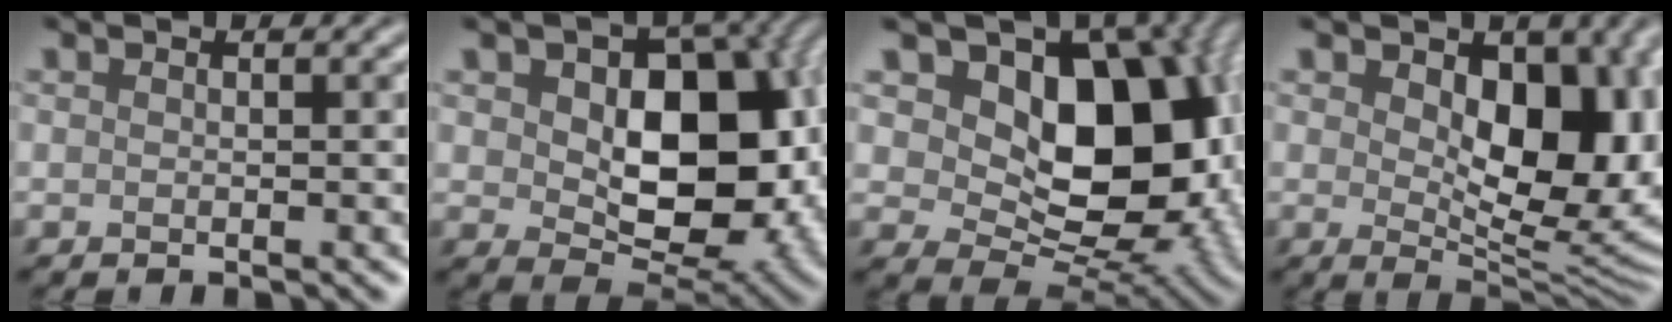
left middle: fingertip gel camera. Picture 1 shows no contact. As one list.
[{"total": 11.9, "force": [1.0, 7.7, 9.1], "torque": [-0.126, -0.005, 0.022]}, {"total": 13.9, "force": [2.9, 9.3, 9.9], "torque": [-0.117, -0.007, 0.045]}, {"total": 10.0, "force": [1.7, 6.0, 7.8], "torque": [-0.111, -0.014, 0.028]}]